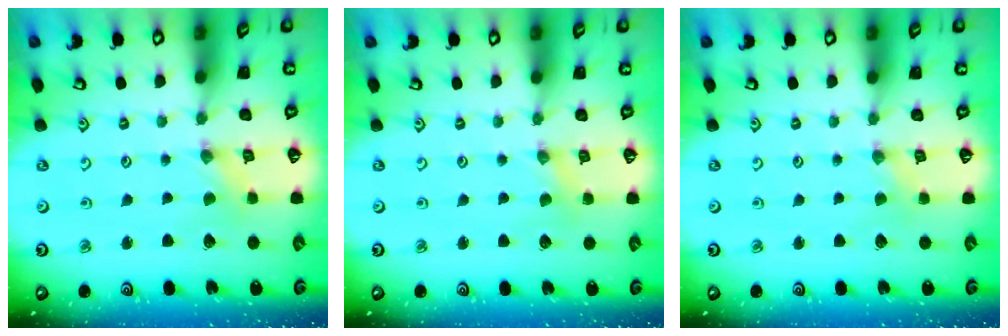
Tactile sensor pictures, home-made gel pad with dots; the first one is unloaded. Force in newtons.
{"total": 0.9, "press": 0.9, "slide": 0.1}
{"total": 0.7, "press": 0.7, "slide": 0.2}